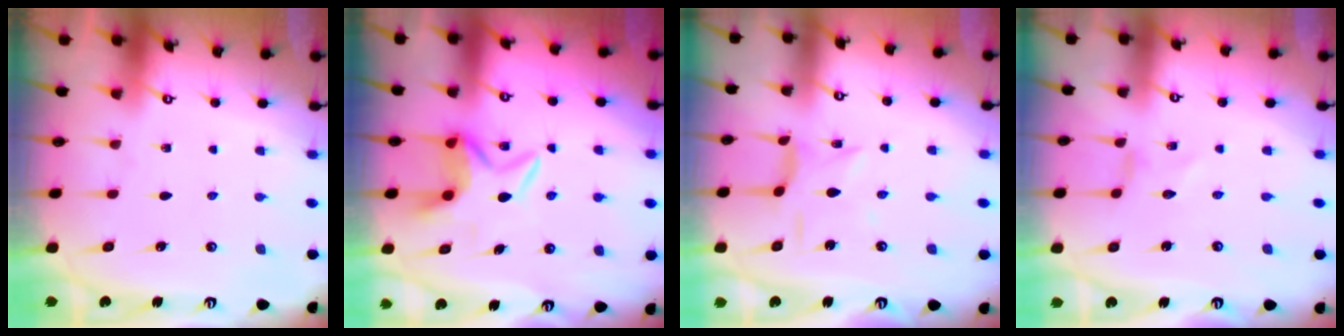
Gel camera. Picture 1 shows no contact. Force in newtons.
{"total": 6.0, "press": 6.0, "slide": 0.4}
{"total": 4.3, "press": 4.3, "slide": 0.2}
{"total": 0.0}